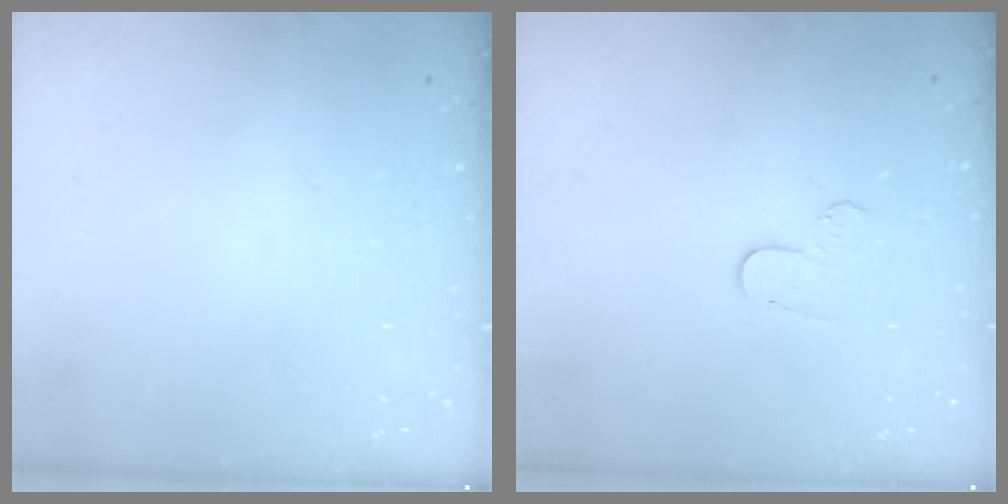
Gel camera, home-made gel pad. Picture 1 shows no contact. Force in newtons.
{"total": 5.7, "press": 5.7, "slide": 0.5}